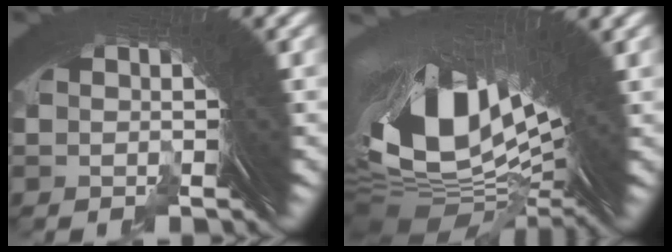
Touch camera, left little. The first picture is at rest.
{"total": 19.7, "force": [0.3, 10.4, 16.8], "torque": [-0.288, -0.033, 0.024]}